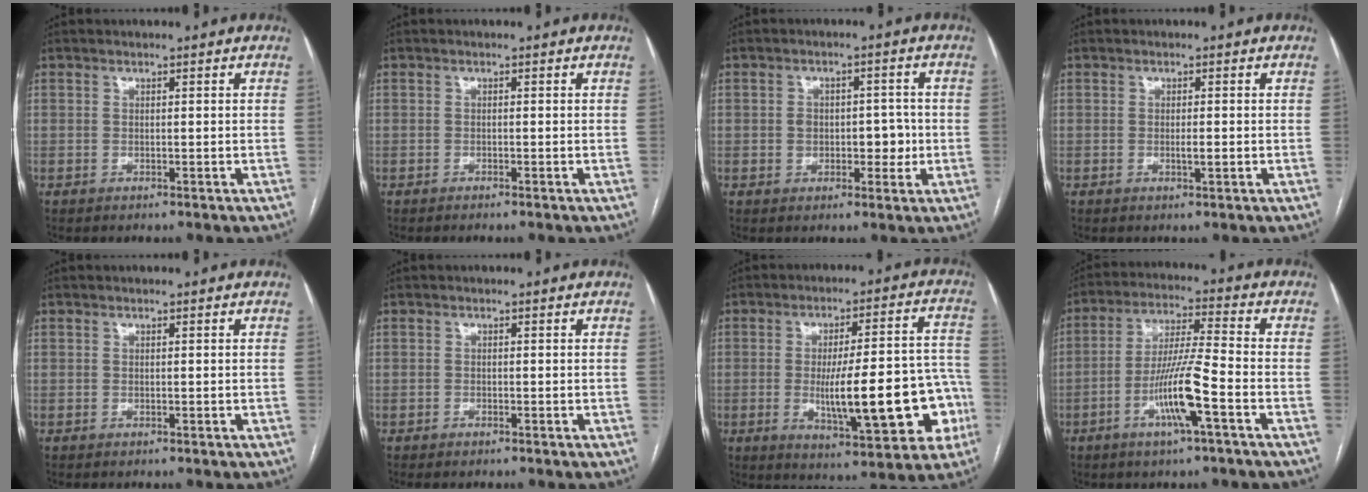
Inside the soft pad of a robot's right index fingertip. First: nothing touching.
{"total": 1.0, "force": [-0.8, -0.1, 0.5], "torque": [-0.009, 0.000, -0.012]}
{"total": 5.3, "force": [-0.6, 3.5, 4.0], "torque": [-0.046, 0.017, -0.002]}
{"total": 1.6, "force": [-0.3, 0.2, 1.6], "torque": [-0.029, -0.002, -0.004]}
{"total": 0.0}
{"total": 0.6, "force": [-0.5, 0.1, 0.3], "torque": [-0.008, -0.002, -0.006]}
{"total": 18.2, "force": [-4.1, 4.2, 17.2], "torque": [-0.211, 0.025, -0.043]}
{"total": 10.5, "force": [-4.2, 0.0, 9.7], "torque": [-0.188, -0.001, -0.080]}